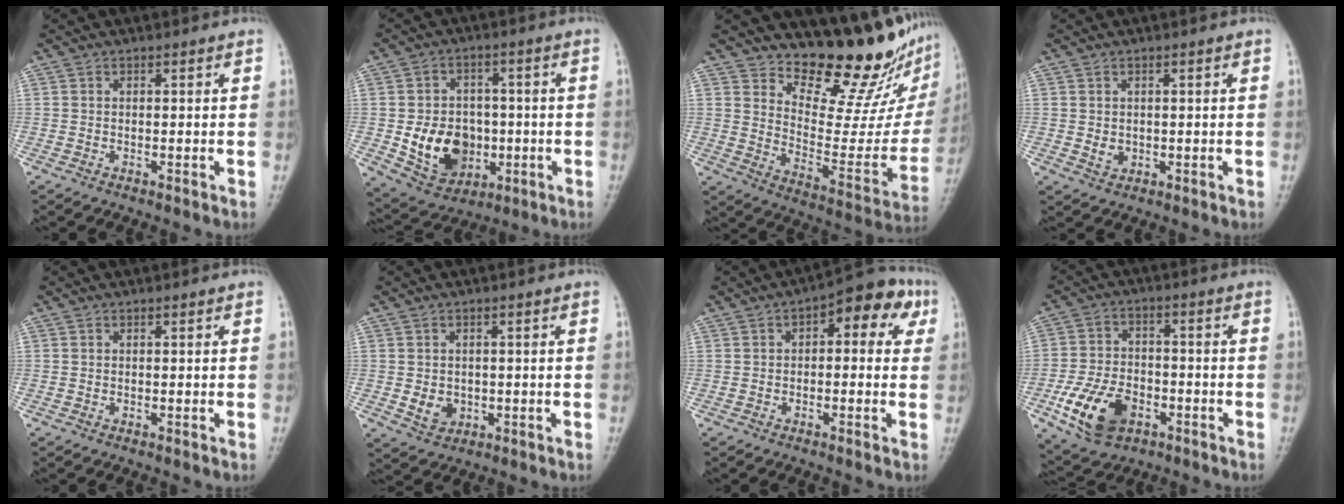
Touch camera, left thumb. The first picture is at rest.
{"total": 12.4, "force": [-2.2, 9.7, 7.3], "torque": [-0.083, 0.002, -0.022]}
{"total": 18.1, "force": [15.3, 4.8, 8.4], "torque": [-0.073, -0.147, 0.223]}
{"total": 1.9, "force": [-0.1, 1.6, 1.0], "torque": [-0.008, -0.002, 0.005]}
{"total": 0.0}
{"total": 3.9, "force": [-0.6, 3.3, 2.0], "torque": [-0.017, -0.001, 0.001]}
{"total": 9.3, "force": [2.5, 4.9, 7.5], "torque": [-0.054, 0.027, 0.017]}
{"total": 12.3, "force": [-5.3, 7.8, 7.9], "torque": [-0.135, 0.017, -0.091]}